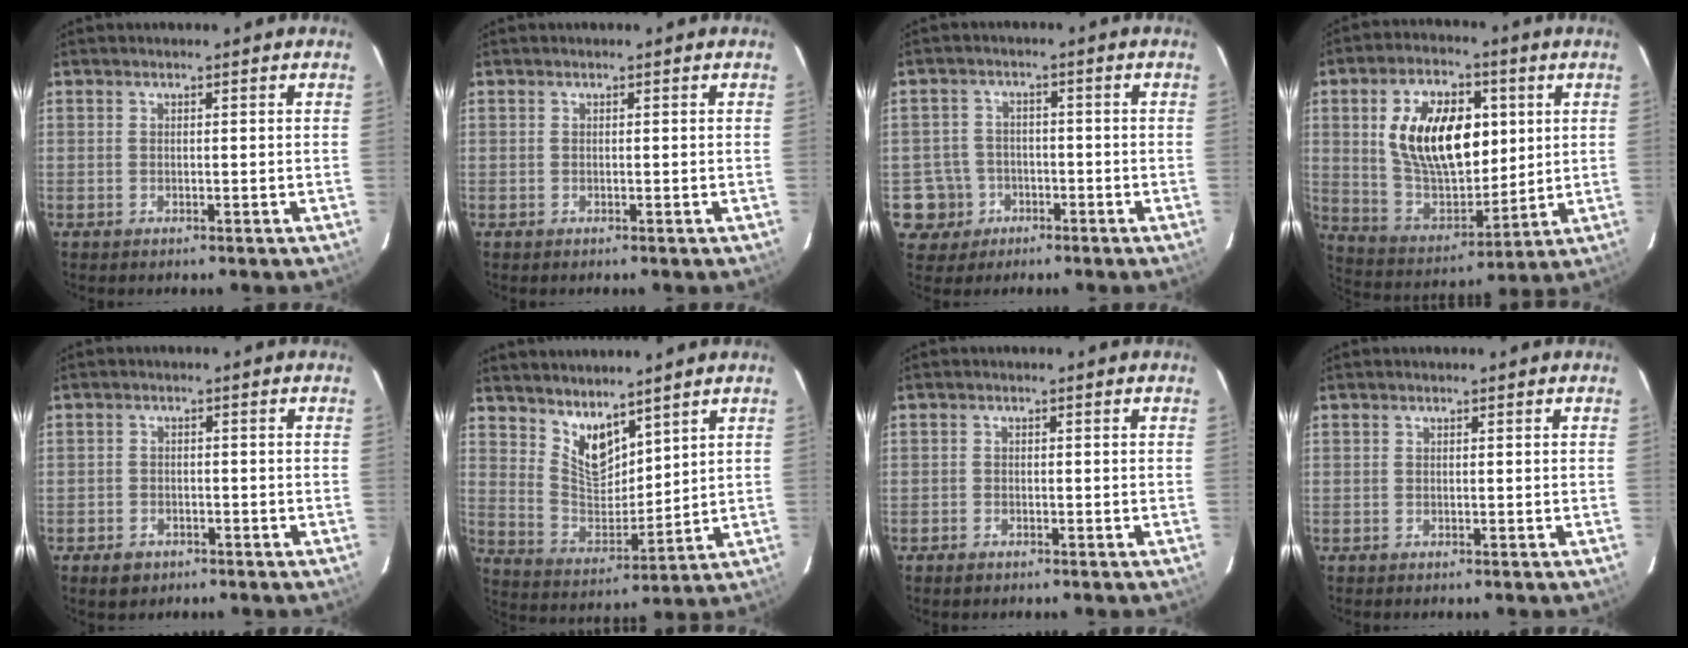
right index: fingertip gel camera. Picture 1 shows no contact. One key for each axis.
{"total": 0.0}
{"total": 6.2, "fx": -2.4, "fy": 5.8, "fz": 0.4, "tx": -0.023, "ty": 0.025, "tz": -0.034}
{"total": 19.1, "fx": 4.4, "fy": 11.0, "fz": 15.0, "tx": -0.273, "ty": 0.014, "tz": 0.092}
{"total": 3.8, "fx": -2.3, "fy": 2.7, "fz": 1.2, "tx": -0.036, "ty": 0.003, "tz": -0.034}
{"total": 8.8, "fx": 6.6, "fy": 3.7, "fz": 4.5, "tx": -0.074, "ty": -0.007, "tz": 0.134}
{"total": 1.5, "fx": -1.1, "fy": 0.9, "fz": 0.3, "tx": -0.011, "ty": 0.001, "tz": -0.019}
{"total": 0.0}